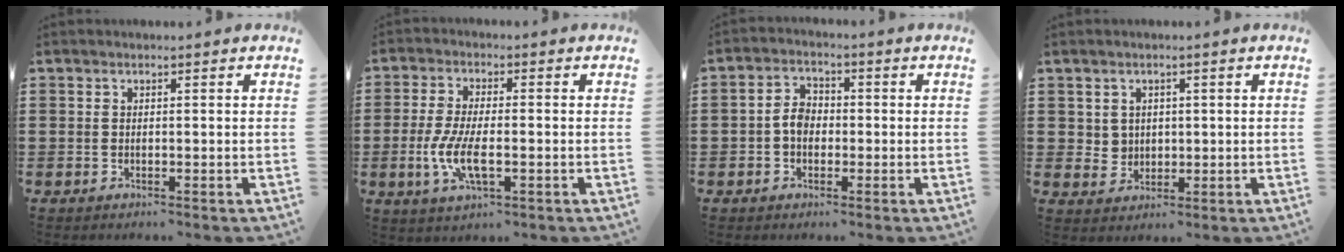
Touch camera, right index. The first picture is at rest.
{"total": 6.7, "force": [-1.6, 2.4, 6.1], "torque": [-0.136, -0.009, -0.035]}
{"total": 3.7, "force": [-0.7, 2.6, 2.5], "torque": [-0.057, 0.006, -0.016]}
{"total": 2.6, "force": [1.1, 2.3, 0.4], "torque": [-0.018, 0.012, 0.020]}